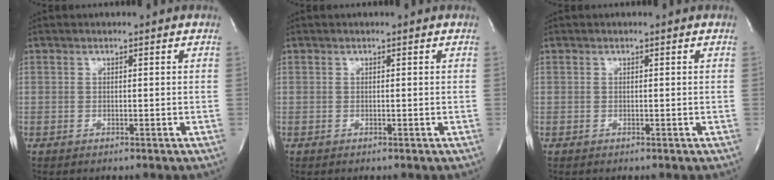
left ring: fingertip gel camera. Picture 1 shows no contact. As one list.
[{"total": 0.0}, {"total": 0.0}]